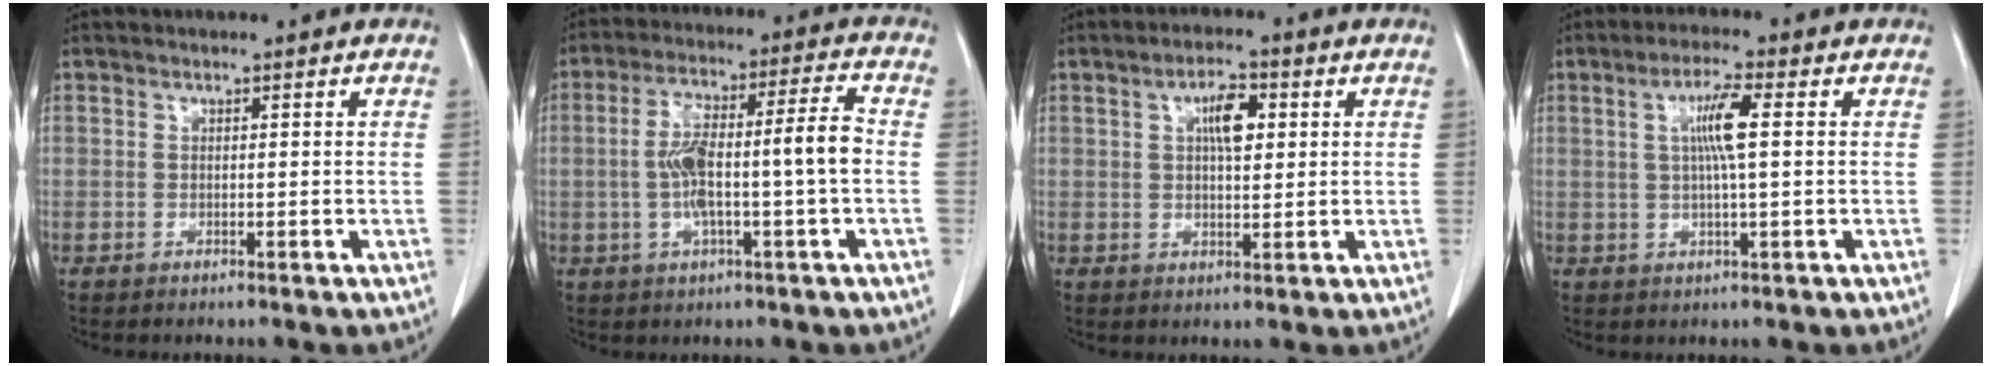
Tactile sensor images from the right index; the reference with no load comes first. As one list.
[{"total": 11.2, "force": [-1.1, 0.9, 11.1], "torque": [-0.203, 0.026, -0.019]}, {"total": 5.2, "force": [1.5, 1.8, 4.6], "torque": [-0.078, 0.007, 0.025]}, {"total": 5.6, "force": [1.1, 0.2, 5.5], "torque": [-0.102, 0.003, 0.019]}]